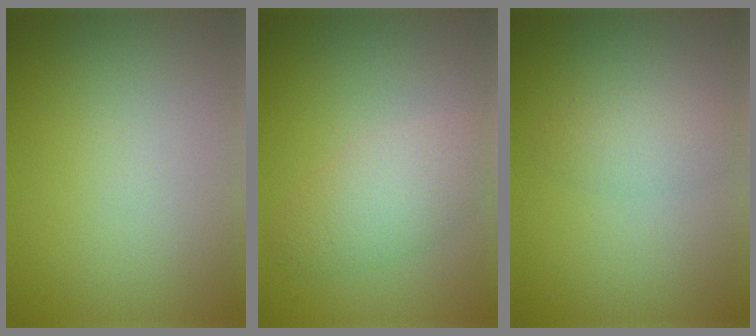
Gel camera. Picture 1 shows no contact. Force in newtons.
{"total": 3.7, "press": 3.7, "slide": 0.2}
{"total": 2.0, "press": 2.0, "slide": 0.0}